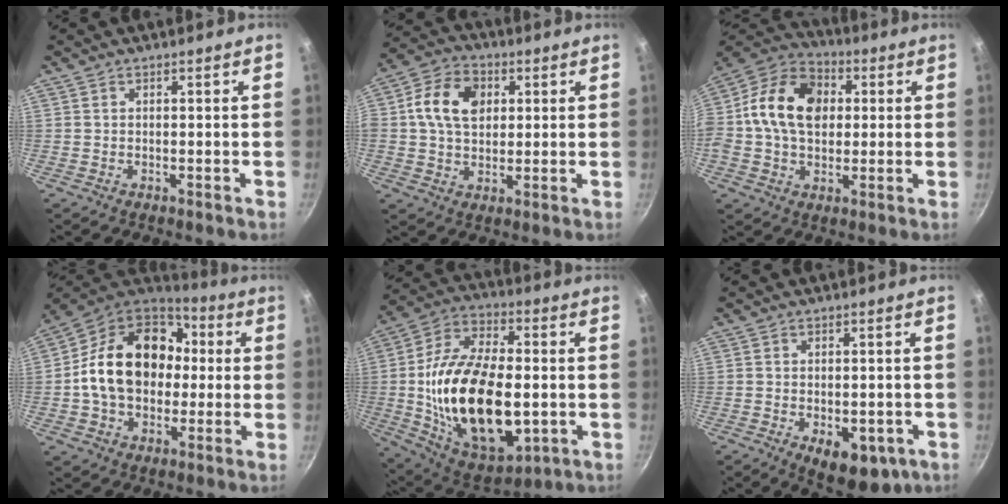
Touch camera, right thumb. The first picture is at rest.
{"total": 11.4, "force": [2.4, 8.2, 7.5], "torque": [-0.120, 0.009, 0.028]}
{"total": 17.7, "force": [2.1, 12.8, 12.0], "torque": [-0.188, 0.027, 0.016]}
{"total": 21.7, "force": [0.8, 16.2, 14.4], "torque": [-0.230, 0.045, 0.009]}
{"total": 28.3, "force": [-2.6, 15.8, 23.4], "torque": [-0.409, 0.014, -0.033]}
{"total": 10.3, "force": [-3.8, 5.6, 7.8], "torque": [-0.071, 0.003, -0.036]}